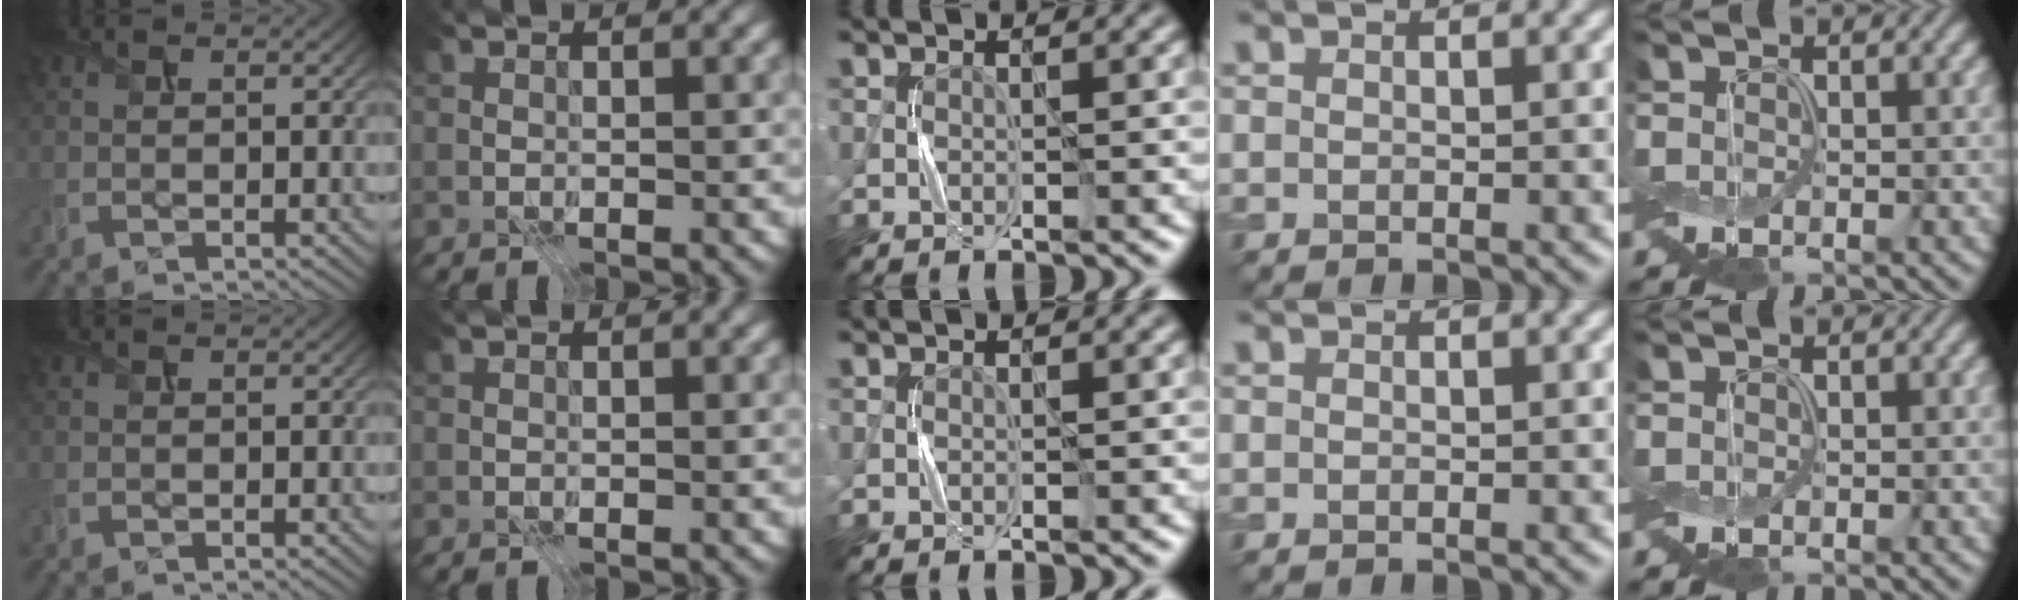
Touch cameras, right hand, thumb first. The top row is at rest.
{}